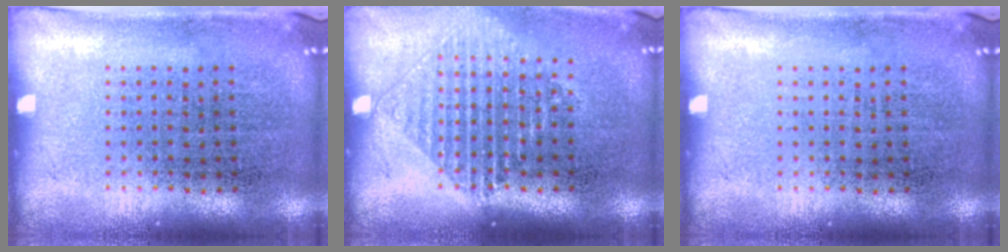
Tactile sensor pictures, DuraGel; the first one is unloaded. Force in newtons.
{"total": 1.3, "press": 1.3, "slide": 0.5}
{"total": 0.0}